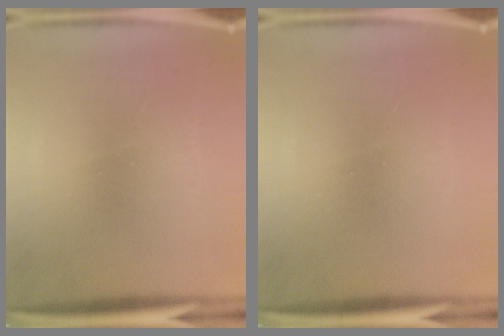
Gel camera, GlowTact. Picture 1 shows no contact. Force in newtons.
{"total": 0.0}